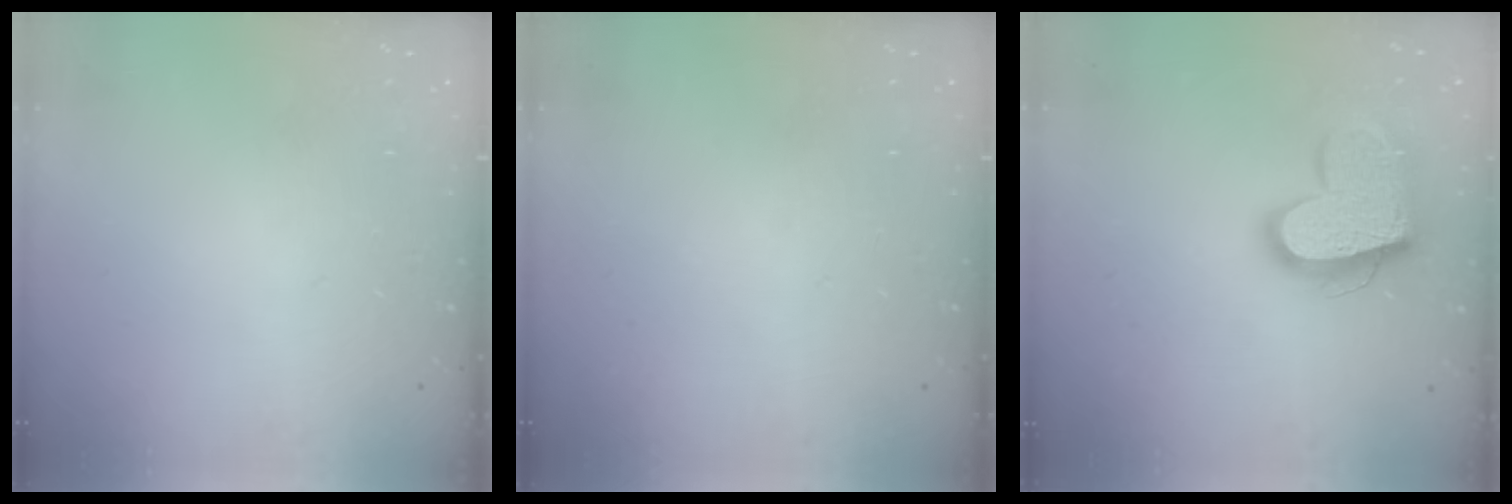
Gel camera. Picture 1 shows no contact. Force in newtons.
{"total": 0.0}
{"total": 19.3, "press": 19.2, "slide": 1.5}